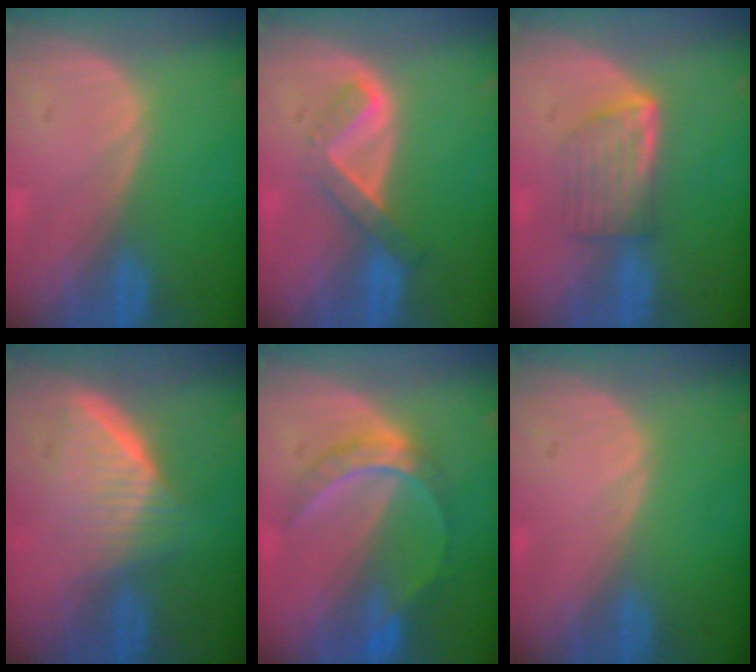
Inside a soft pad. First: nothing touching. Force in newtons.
{"total": 5.1, "press": 4.4, "slide": 2.6}
{"total": 5.8, "press": 5.4, "slide": 2.2}
{"total": 6.8, "press": 6.0, "slide": 3.1}
{"total": 6.2, "press": 5.5, "slide": 2.7}
{"total": 0.0}